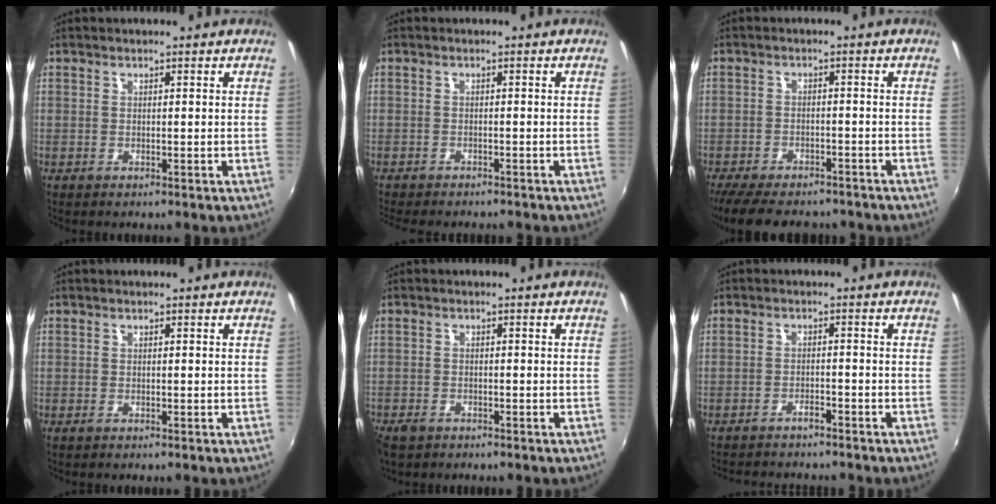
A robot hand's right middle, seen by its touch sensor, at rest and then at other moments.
{"total": 5.7, "force": [-5.1, 1.1, 2.2], "torque": [-0.056, -0.018, -0.078]}
{"total": 13.8, "force": [-11.3, 5.0, 6.2], "torque": [-0.143, -0.022, -0.171]}
{"total": 0.5, "force": [-0.4, 0.1, 0.2], "torque": [-0.005, -0.002, -0.010]}
{"total": 4.0, "force": [-3.0, 2.0, 1.6], "torque": [-0.047, -0.010, -0.055]}
{"total": 6.2, "force": [-5.7, 1.4, 2.1], "torque": [-0.058, -0.006, -0.082]}